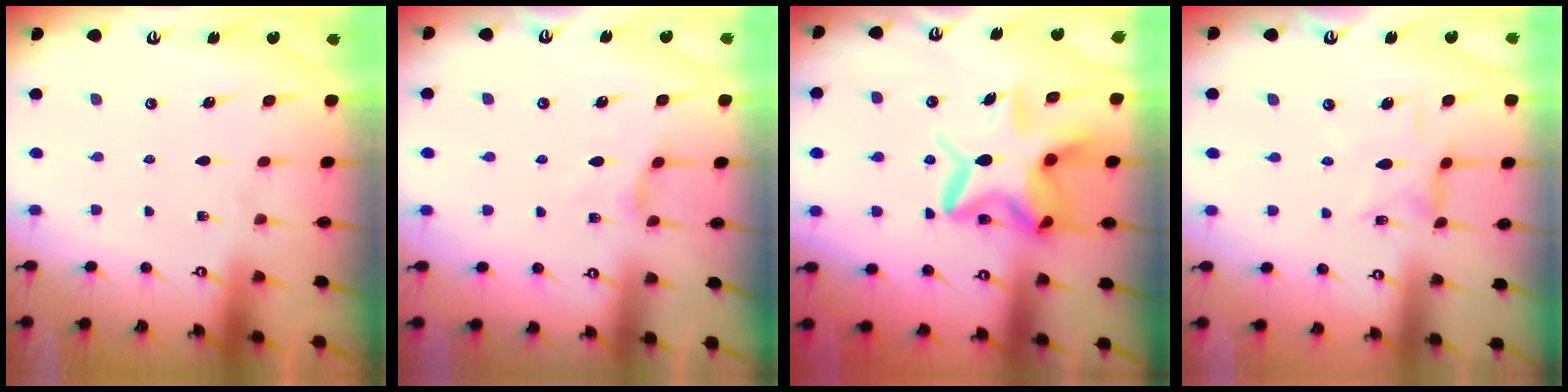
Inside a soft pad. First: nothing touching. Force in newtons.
{"total": 2.0, "press": 2.0, "slide": 0.3}
{"total": 14.2, "press": 14.0, "slide": 2.0}
{"total": 4.4, "press": 4.4, "slide": 0.3}